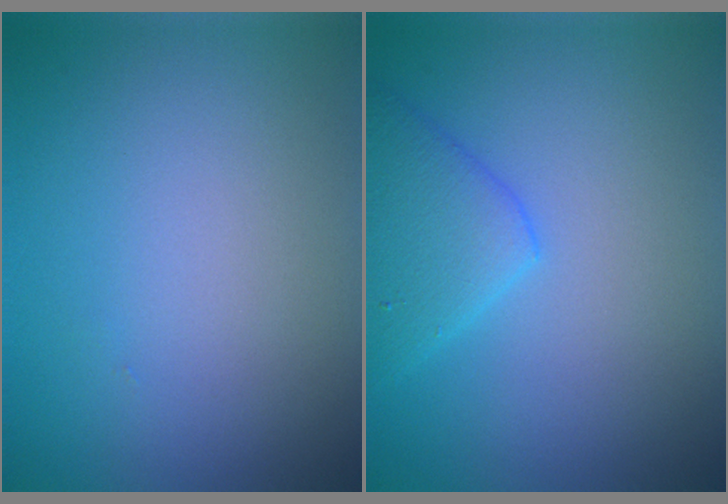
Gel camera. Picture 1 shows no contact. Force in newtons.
{"total": 3.5, "press": 3.5, "slide": 0.3}